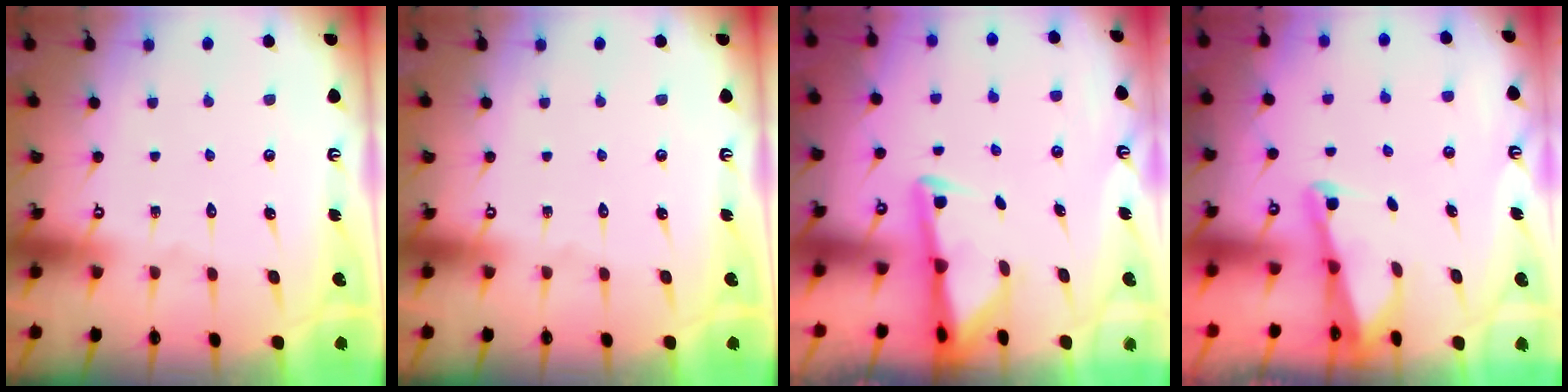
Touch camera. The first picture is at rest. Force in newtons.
{"total": 0.0}
{"total": 2.8, "press": 2.7, "slide": 0.7}
{"total": 1.4, "press": 1.4, "slide": 0.2}